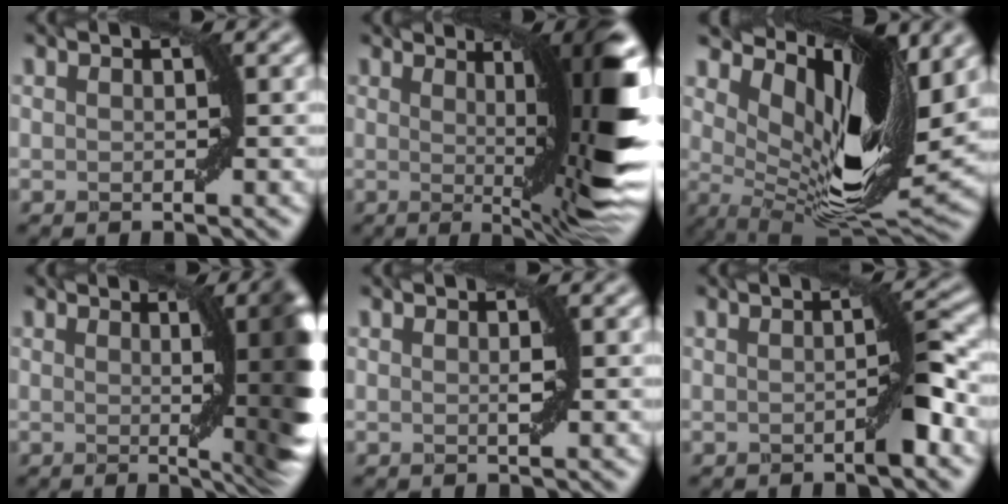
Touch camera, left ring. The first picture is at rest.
{"total": 12.9, "force": [1.3, 2.4, 12.6], "torque": [-0.123, -0.007, 0.030]}
{"total": 14.4, "force": [4.7, 5.6, 12.4], "torque": [-0.195, -0.014, 0.091]}
{"total": 11.4, "force": [1.0, 2.7, 11.0], "torque": [-0.086, 0.014, 0.010]}
{"total": 0.6, "force": [0.1, 0.0, 0.6], "torque": [-0.009, 0.001, 0.001]}
{"total": 2.3, "force": [-0.6, 0.1, 2.2], "torque": [-0.031, 0.006, -0.011]}